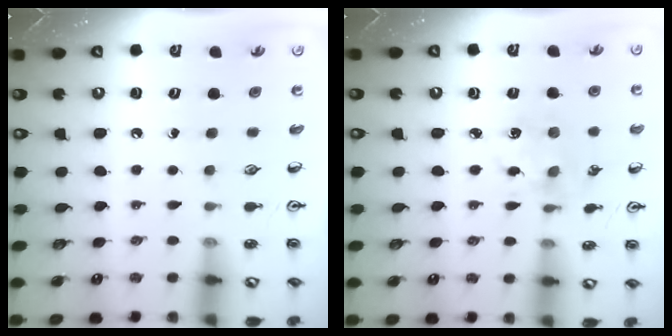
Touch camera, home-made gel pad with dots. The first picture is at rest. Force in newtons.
{"total": 2.9, "press": 2.9, "slide": 0.2}